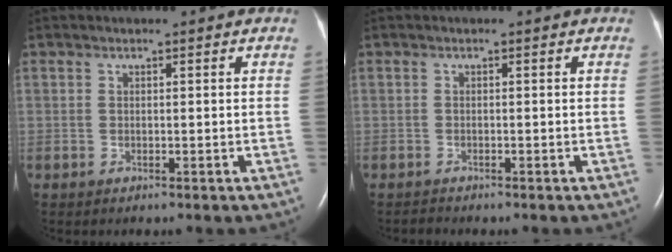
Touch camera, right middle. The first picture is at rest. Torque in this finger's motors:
{"motor_torque": [0.12, -0.10, 0.05, 0.00]}